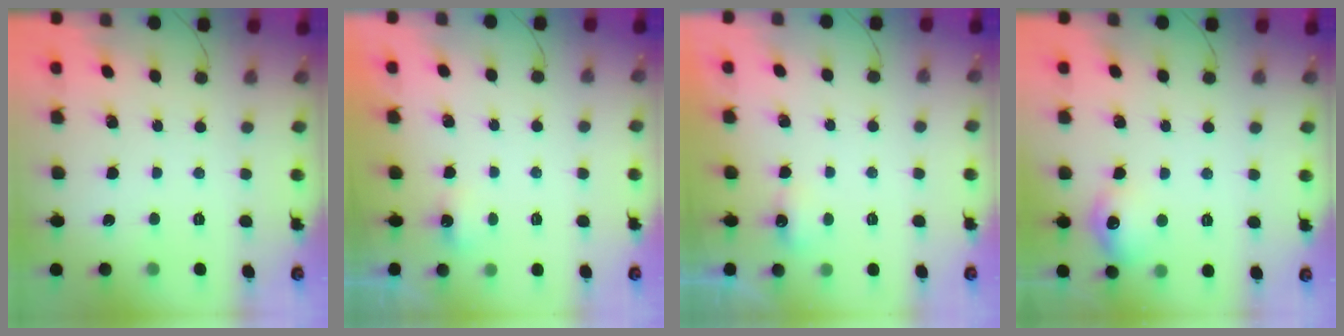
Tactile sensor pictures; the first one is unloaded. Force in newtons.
{"total": 2.2, "press": 2.2, "slide": 0.5}
{"total": 3.4, "press": 3.3, "slide": 0.8}
{"total": 9.5, "press": 9.5, "slide": 0.5}